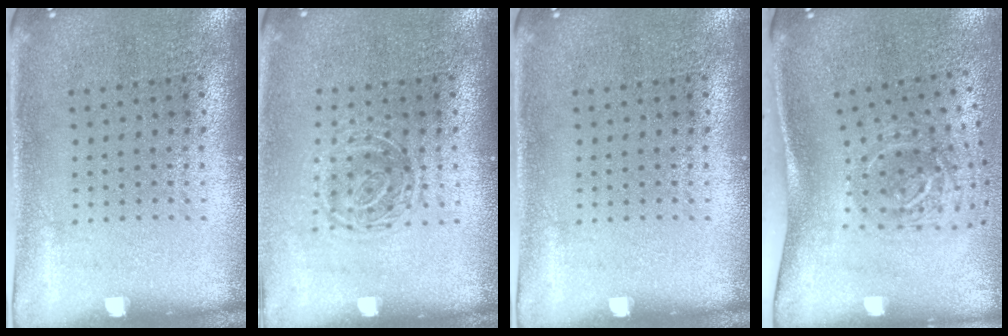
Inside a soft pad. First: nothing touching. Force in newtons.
{"total": 1.3, "press": 1.1, "slide": 0.7}
{"total": 0.0}
{"total": 2.0, "press": 1.3, "slide": 1.5}